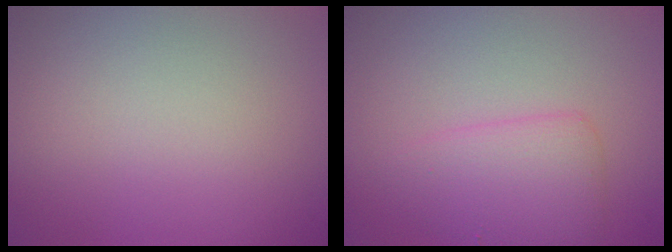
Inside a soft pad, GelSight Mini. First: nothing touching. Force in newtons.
{"total": 3.1, "press": 3.1, "slide": 0.1}